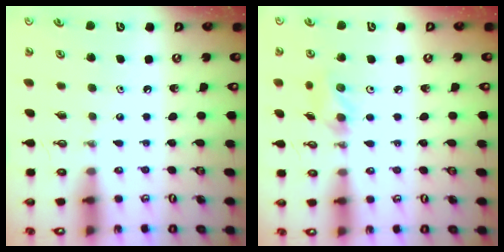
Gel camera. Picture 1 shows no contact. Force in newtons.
{"total": 5.4, "press": 5.3, "slide": 1.0}